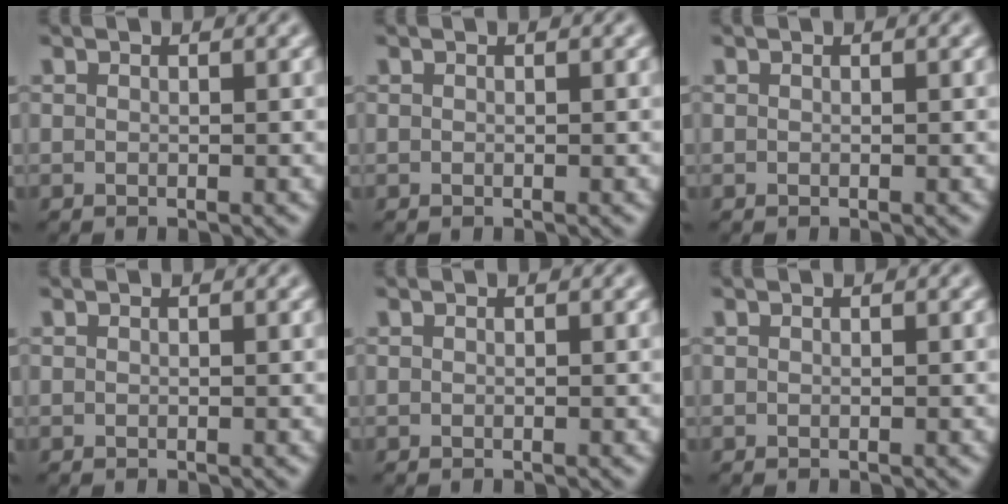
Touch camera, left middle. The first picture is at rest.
{"total": 0.0}
{"total": 0.0}
{"total": 0.0}
{"total": 0.0}
{"total": 0.0}